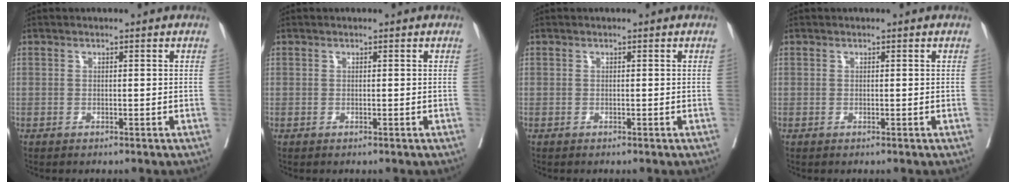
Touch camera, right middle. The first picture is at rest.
{"total": 0.0}
{"total": 0.0}
{"total": 0.0}